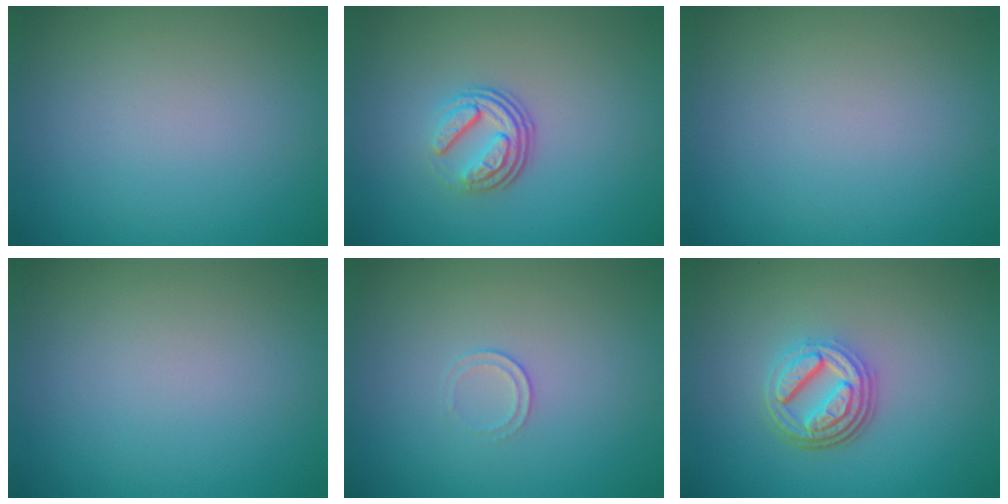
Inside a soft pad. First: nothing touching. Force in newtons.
{"total": 3.8, "press": 2.5, "slide": 2.8}
{"total": 0.0}
{"total": 0.0}
{"total": 0.7, "press": 0.3, "slide": 0.6}
{"total": 4.5, "press": 3.4, "slide": 3.0}